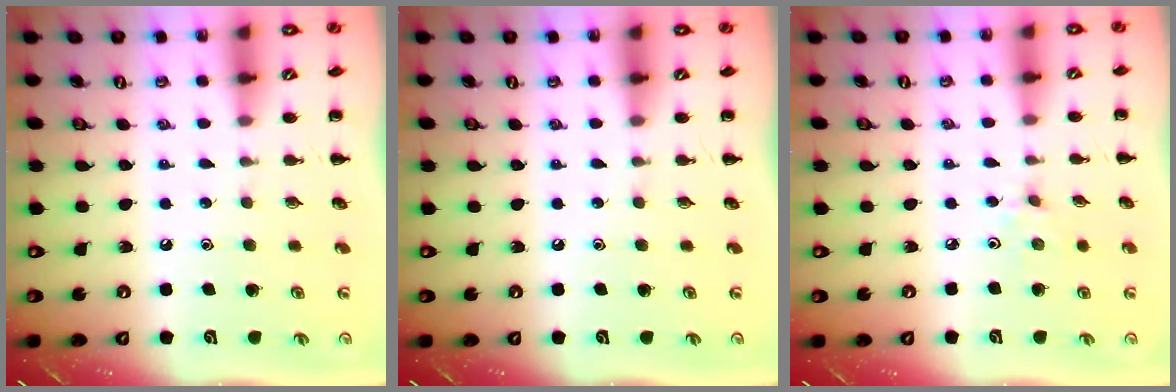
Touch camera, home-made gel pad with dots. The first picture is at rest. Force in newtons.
{"total": 0.0}
{"total": 2.4, "press": 2.3, "slide": 0.8}